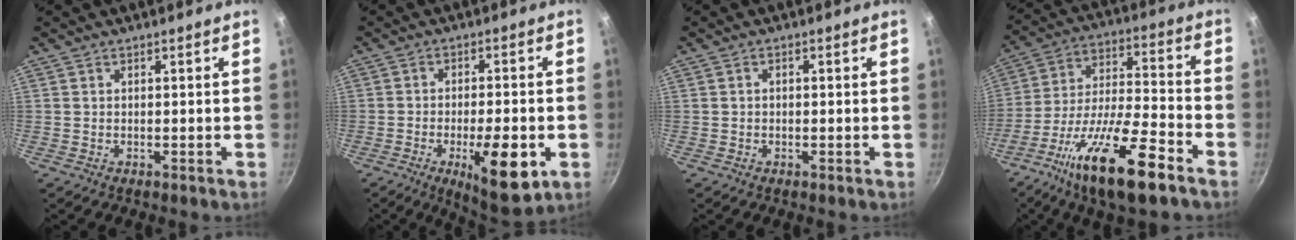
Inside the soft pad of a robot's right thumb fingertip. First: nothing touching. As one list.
[{"total": 12.7, "force": [-4.2, 4.1, 11.3], "torque": [-0.154, 0.005, -0.052]}, {"total": 0.7, "force": [0.0, 0.4, 0.6], "torque": [-0.012, 0.003, 0.002]}, {"total": 9.0, "force": [-5.9, 3.6, 5.7], "torque": [-0.136, 0.030, -0.141]}]